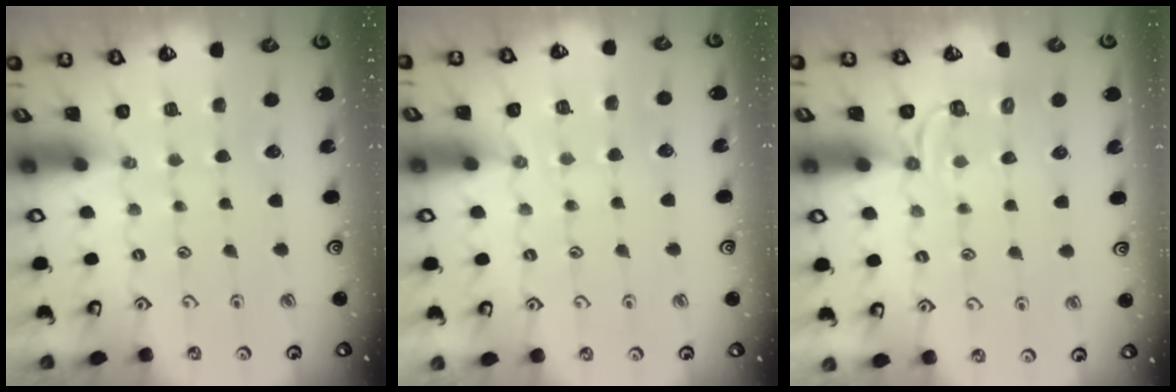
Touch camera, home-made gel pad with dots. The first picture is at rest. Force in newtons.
{"total": 2.8, "press": 2.8, "slide": 0.3}
{"total": 3.9, "press": 3.5, "slide": 1.7}